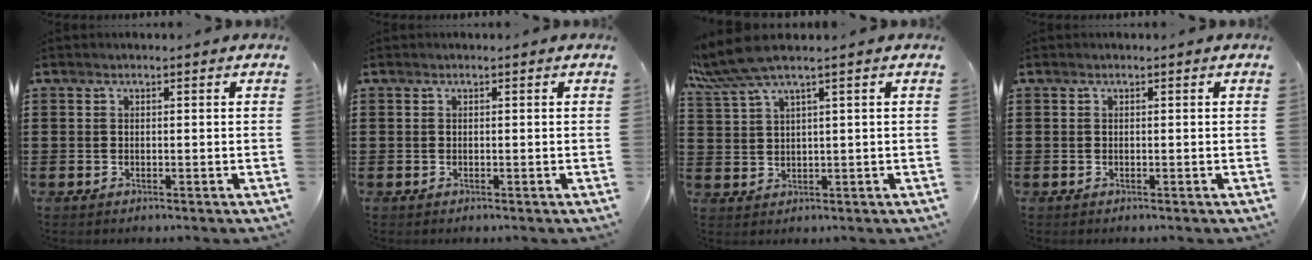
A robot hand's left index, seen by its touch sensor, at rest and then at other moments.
{"total": 0.0}
{"total": 5.5, "force": [3.8, 0.2, 4.0], "torque": [-0.104, -0.010, 0.062]}
{"total": 0.0}